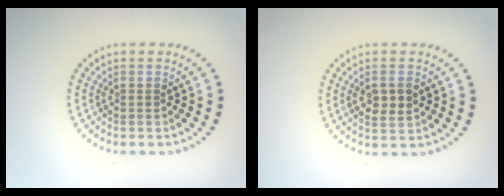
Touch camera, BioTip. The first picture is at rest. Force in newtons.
{"total": 2.5, "press": 2.5, "slide": 0.5}